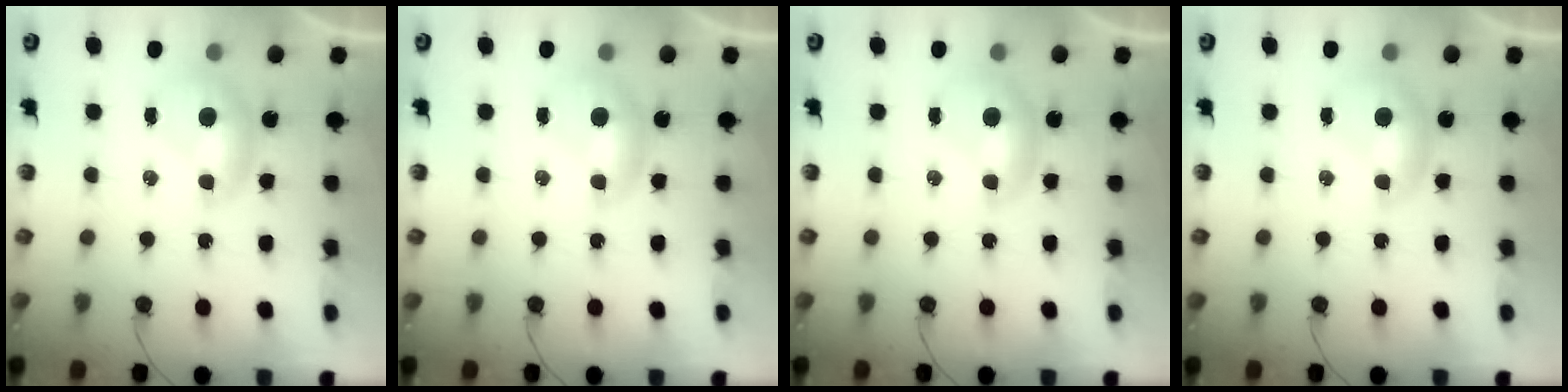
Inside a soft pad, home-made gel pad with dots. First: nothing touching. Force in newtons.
{"total": 0.0}
{"total": 0.0}
{"total": 0.0}